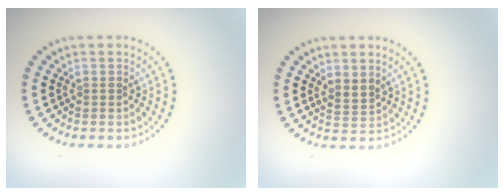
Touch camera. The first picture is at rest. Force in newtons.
{"total": 1.6, "press": 1.3, "slide": 1.0}